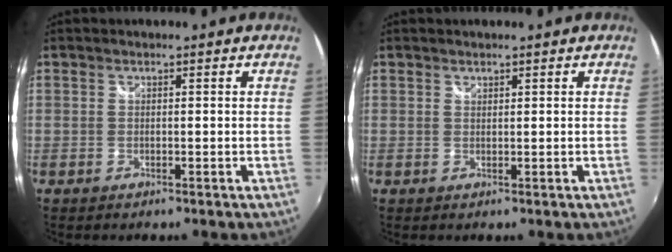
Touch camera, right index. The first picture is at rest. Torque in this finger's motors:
{"motor_torque": [0.05, 0.06, -0.05, 0.00]}